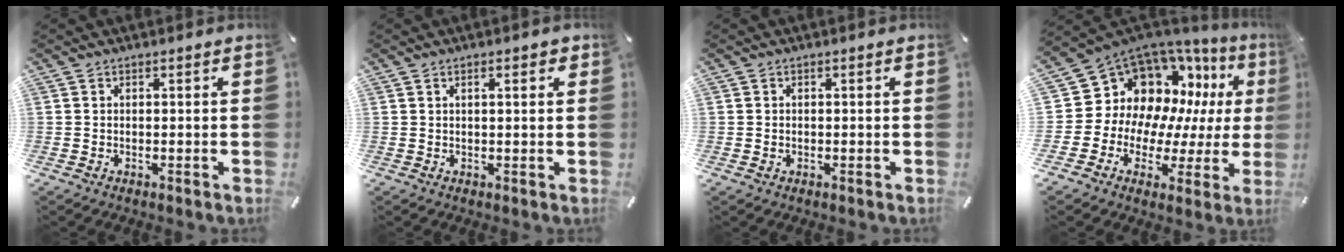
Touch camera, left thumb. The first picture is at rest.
{"total": 2.2, "force": [0.9, 0.5, 2.0], "torque": [-0.032, 0.000, 0.013]}
{"total": 0.6, "force": [-0.1, 0.6, 0.2], "torque": [-0.003, 0.004, -0.002]}
{"total": 13.2, "force": [6.4, 10.7, 4.3], "torque": [-0.073, -0.080, 0.130]}